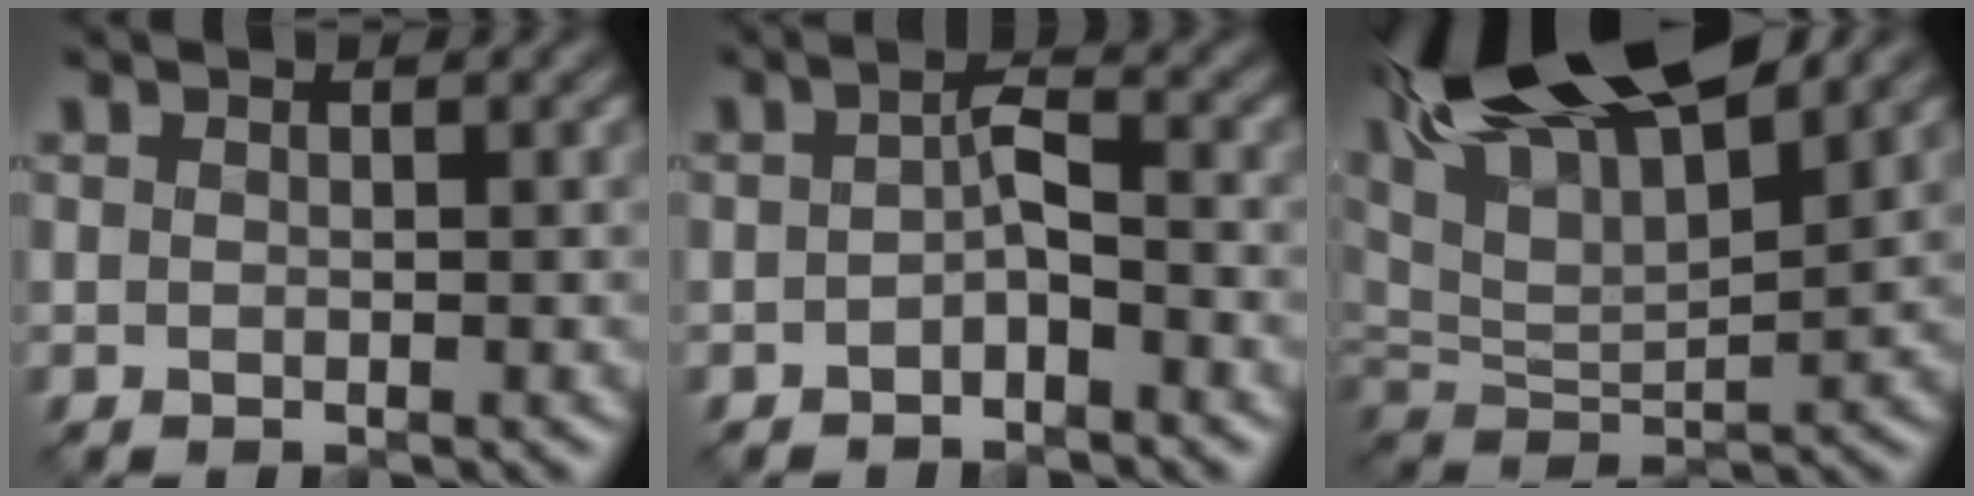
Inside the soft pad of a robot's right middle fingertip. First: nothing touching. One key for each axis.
{"total": 2.0, "fx": -0.9, "fy": 0.7, "fz": 1.7, "tx": -0.032, "ty": 0.008, "tz": -0.020}
{"total": 16.8, "fx": 9.7, "fy": 6.9, "fz": 11.9, "tx": -0.222, "ty": 0.042, "tz": 0.155}